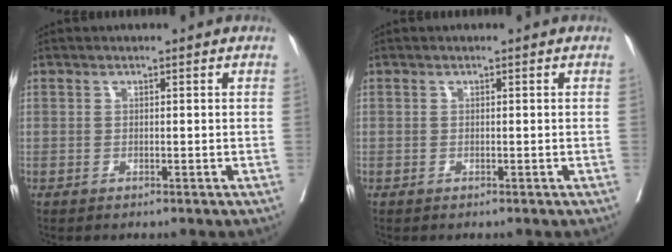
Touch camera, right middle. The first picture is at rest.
{"total": 0.0}